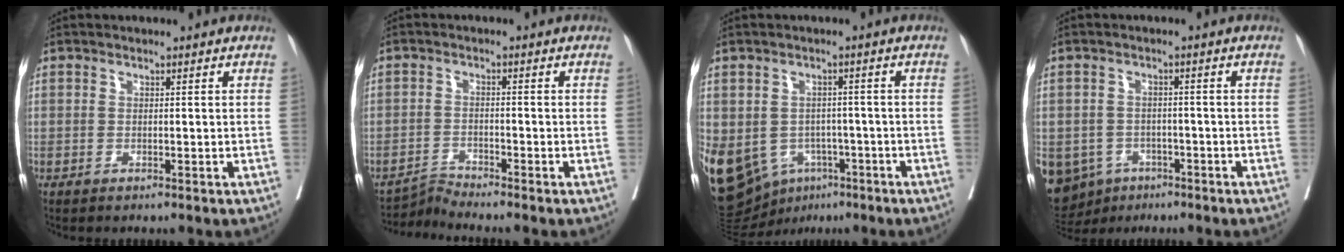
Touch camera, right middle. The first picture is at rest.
{"total": 3.1, "force": [-2.5, -1.5, -1.1], "torque": [0.019, -0.012, -0.044]}
{"total": 22.0, "force": [-9.1, 17.1, 10.4], "torque": [-0.312, -0.010, -0.121]}
{"total": 11.3, "force": [-5.8, 9.2, 3.1], "torque": [-0.094, 0.001, -0.076]}